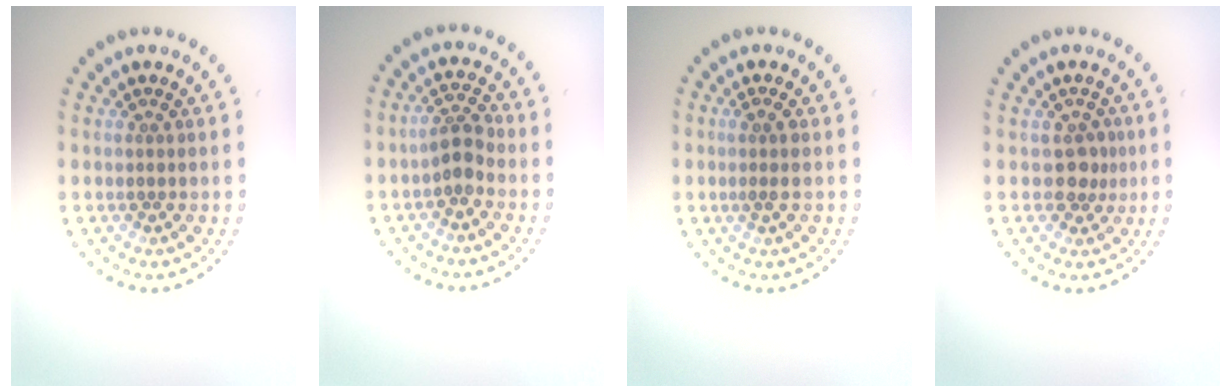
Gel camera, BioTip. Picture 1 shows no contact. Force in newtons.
{"total": 2.1, "press": 1.9, "slide": 0.7}
{"total": 1.1, "press": 1.0, "slide": 0.6}
{"total": 2.0, "press": 1.6, "slide": 1.2}